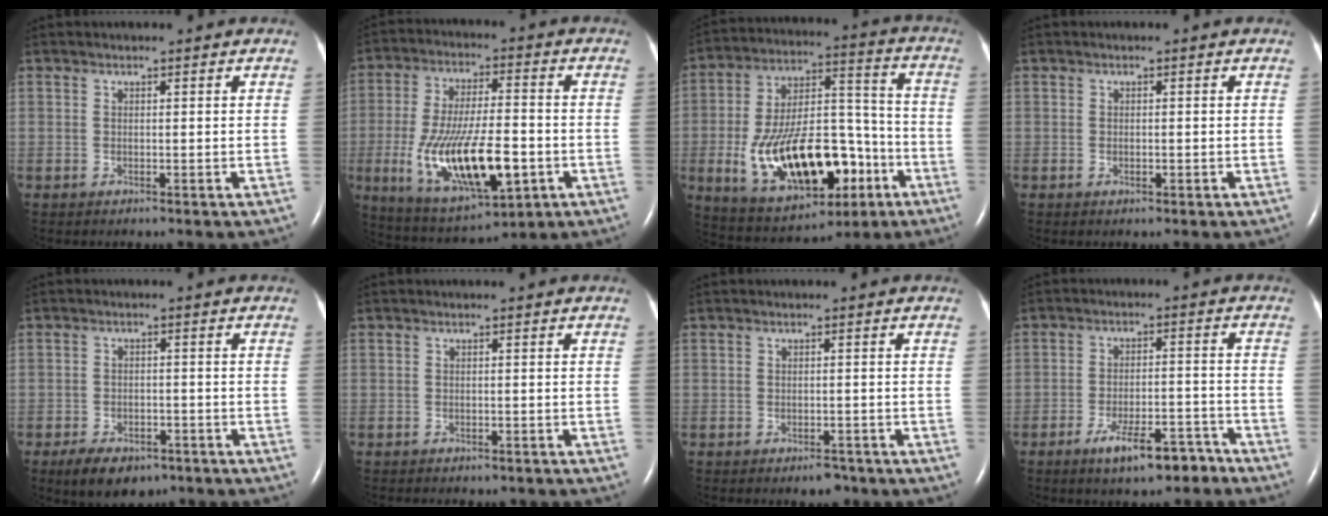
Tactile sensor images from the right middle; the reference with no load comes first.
{"total": 17.6, "force": [-4.5, 5.4, 16.1], "torque": [-0.308, -0.013, -0.064]}
{"total": 21.8, "force": [-7.4, 9.8, 18.0], "torque": [-0.324, 0.017, -0.102]}
{"total": 0.8, "force": [-0.3, 0.4, 0.6], "torque": [-0.016, -0.001, -0.003]}
{"total": 7.6, "force": [-5.3, 4.0, 3.7], "torque": [-0.063, -0.001, -0.078]}
{"total": 4.1, "force": [-3.4, 1.7, 1.5], "torque": [-0.021, -0.004, -0.035]}
{"total": 2.1, "force": [-1.6, 1.0, 1.0], "torque": [-0.015, 0.001, -0.016]}
{"total": 7.8, "force": [-5.5, 2.2, 5.0], "torque": [-0.089, 0.000, -0.085]}